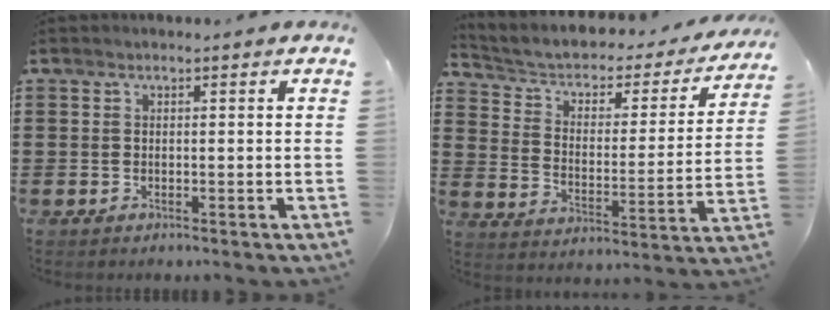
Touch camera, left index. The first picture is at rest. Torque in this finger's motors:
{"motor_torque": [2.14, 0.00, 0.67, 0.04]}